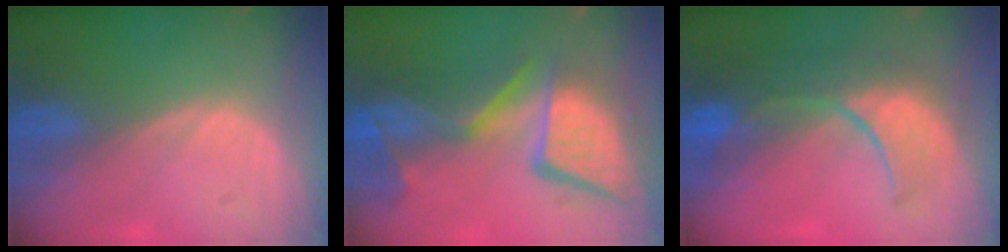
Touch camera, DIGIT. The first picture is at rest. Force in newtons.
{"total": 13.8, "press": 11.2, "slide": 8.1}
{"total": 10.3, "press": 9.0, "slide": 5.1}